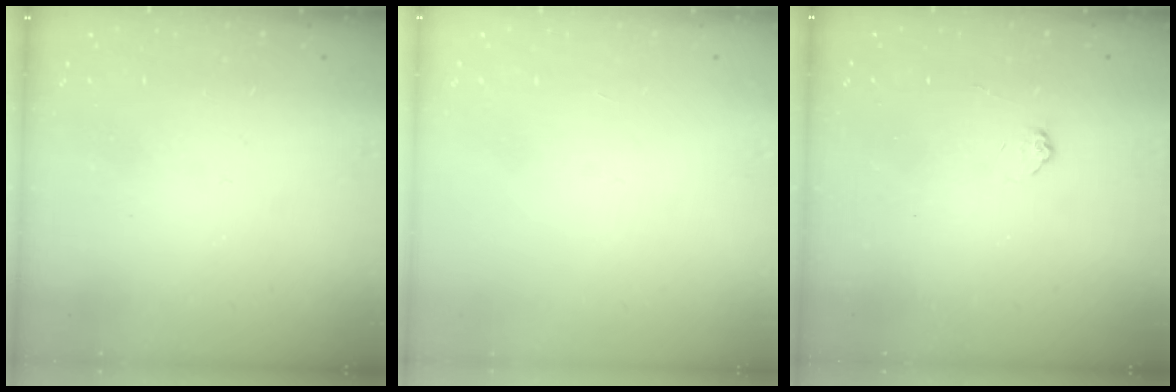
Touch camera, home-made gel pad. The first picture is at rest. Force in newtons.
{"total": 0.0}
{"total": 4.5, "press": 4.5, "slide": 0.6}